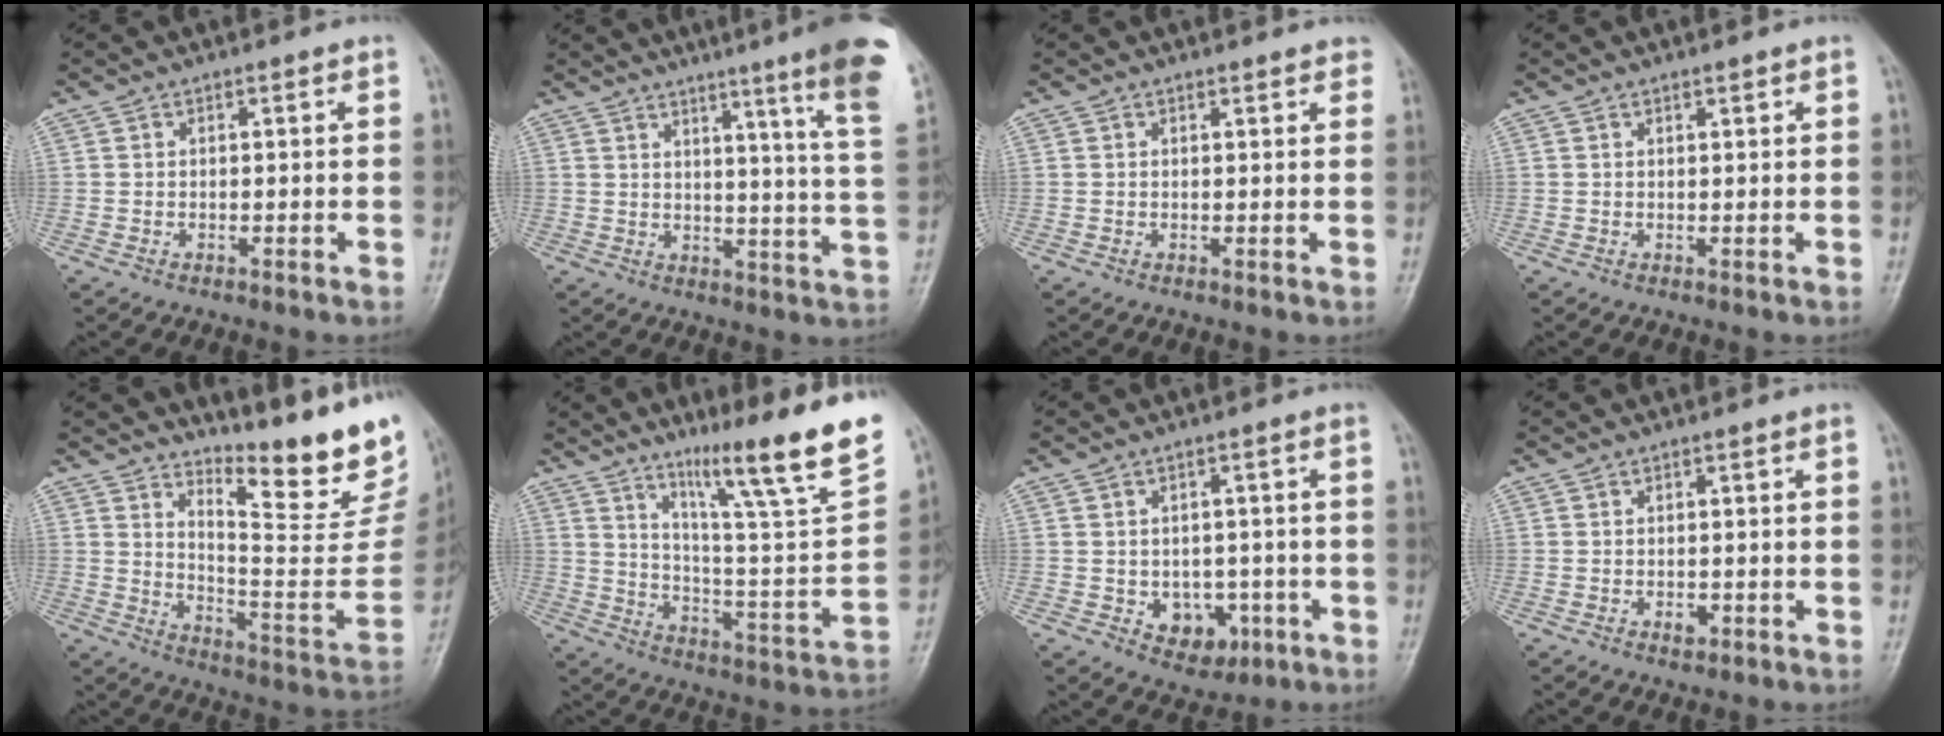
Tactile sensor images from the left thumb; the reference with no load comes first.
{"total": 17.4, "force": [10.9, -0.2, 13.5], "torque": [-0.162, -0.073, 0.121]}
{"total": 2.0, "force": [1.8, 0.7, 0.7], "torque": [0.003, -0.003, 0.012]}
{"total": 0.7, "force": [0.6, 0.1, 0.4], "torque": [-0.007, -0.004, 0.009]}
{"total": 19.1, "force": [15.7, 4.1, 10.1], "torque": [-0.106, -0.145, 0.222]}
{"total": 23.4, "force": [15.5, 1.8, 17.4], "torque": [-0.237, -0.078, 0.246]}
{"total": 6.8, "force": [-1.9, 5.2, 4.0], "torque": [-0.020, 0.009, -0.012]}
{"total": 1.4, "force": [-0.3, 0.9, 1.0], "torque": [-0.009, -0.001, -0.003]}